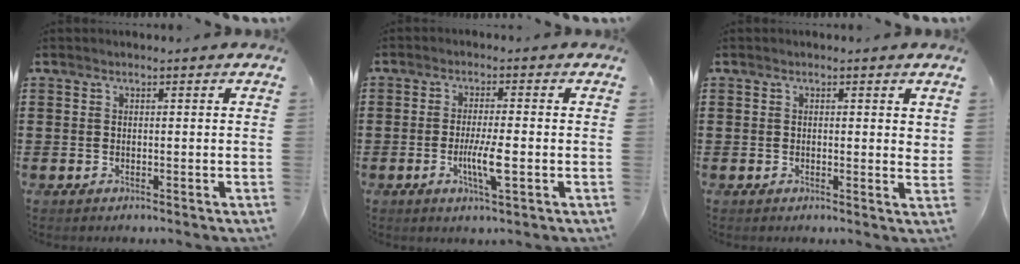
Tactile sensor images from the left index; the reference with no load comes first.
{"total": 5.1, "force": [-1.3, 0.8, 4.9], "torque": [-0.088, -0.004, -0.023]}
{"total": 1.1, "force": [0.6, 0.4, 0.9], "torque": [-0.012, 0.001, 0.008]}